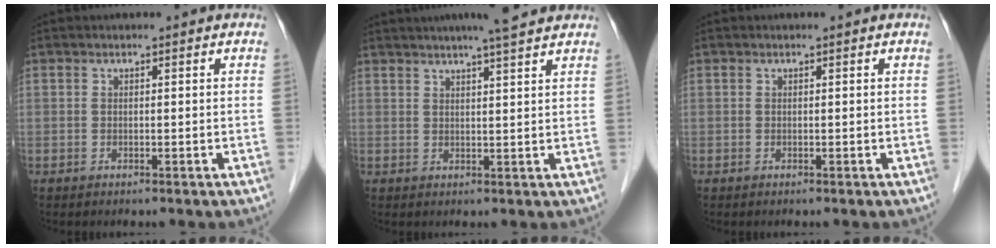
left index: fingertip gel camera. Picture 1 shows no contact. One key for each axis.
{"total": 9.1, "fx": 7.7, "fy": 0.2, "fz": 4.8, "tx": -0.073, "ty": 0.023, "tz": 0.094}
{"total": 0.0}